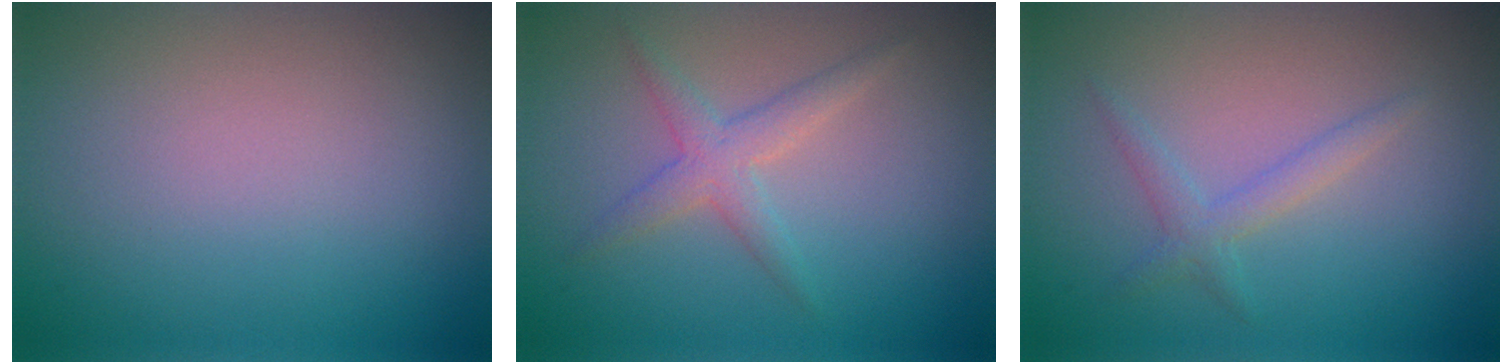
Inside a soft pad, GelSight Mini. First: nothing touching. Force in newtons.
{"total": 2.4, "press": 2.4, "slide": 0.0}
{"total": 1.7, "press": 1.7, "slide": 0.1}